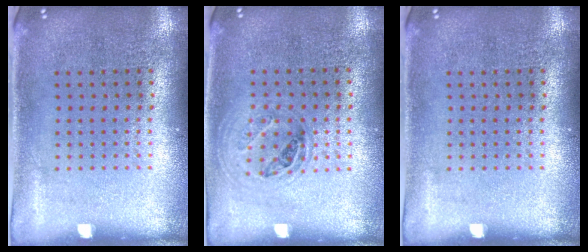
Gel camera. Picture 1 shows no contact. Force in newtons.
{"total": 1.1, "press": 0.9, "slide": 0.5}
{"total": 0.0}